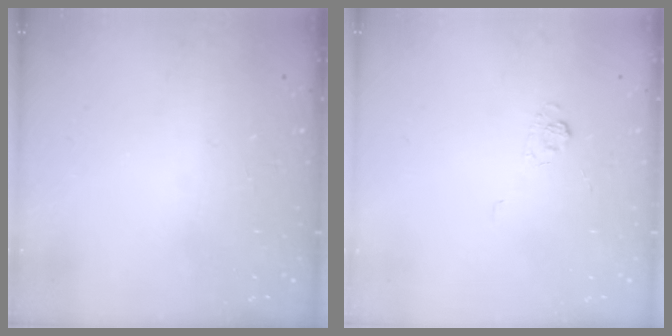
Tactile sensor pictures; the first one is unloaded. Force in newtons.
{"total": 3.4, "press": 3.1, "slide": 1.5}